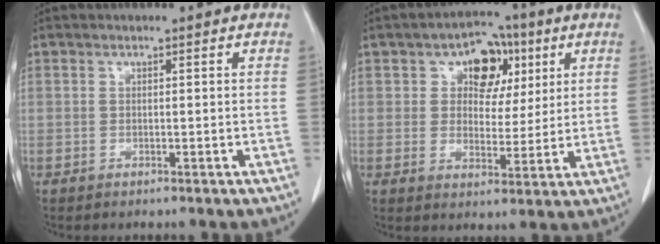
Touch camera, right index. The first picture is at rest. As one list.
[{"total": 8.1, "force": [3.2, 5.5, 5.0], "torque": [-0.061, 0.022, 0.049]}]